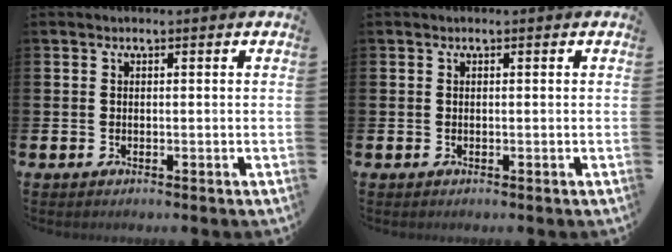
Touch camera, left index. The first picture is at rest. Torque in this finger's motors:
{"motor_torque": [-0.01, 0.00, -0.03, 0.02]}